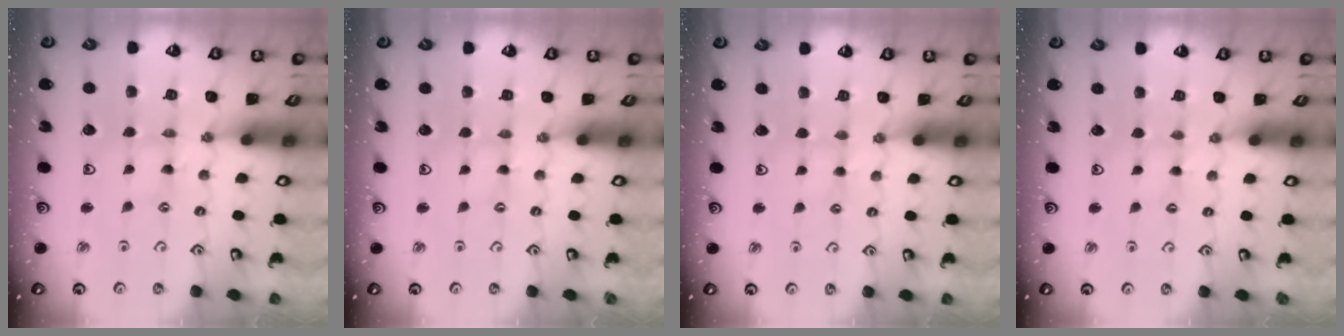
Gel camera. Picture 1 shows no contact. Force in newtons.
{"total": 0.5, "press": 0.5, "slide": 0.1}
{"total": 1.5, "press": 1.4, "slide": 0.4}
{"total": 2.1, "press": 2.0, "slide": 0.4}